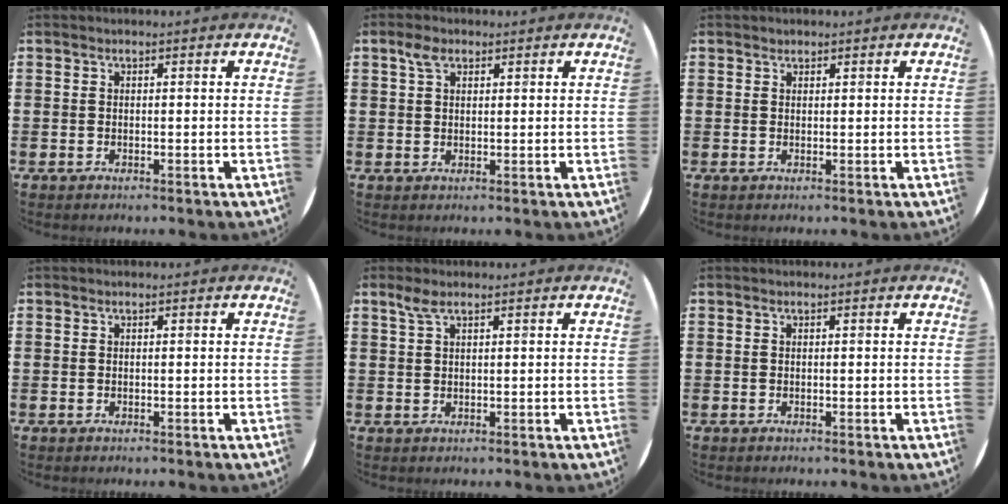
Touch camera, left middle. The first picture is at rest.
{"total": 2.5, "force": [1.6, 1.4, 1.4], "torque": [-0.024, 0.002, 0.028]}
{"total": 0.6, "force": [0.6, 0.2, -0.1], "torque": [0.001, 0.003, 0.011]}
{"total": 0.0}
{"total": 1.8, "force": [1.2, 0.4, 1.3], "torque": [-0.029, 0.003, 0.021]}
{"total": 0.0}